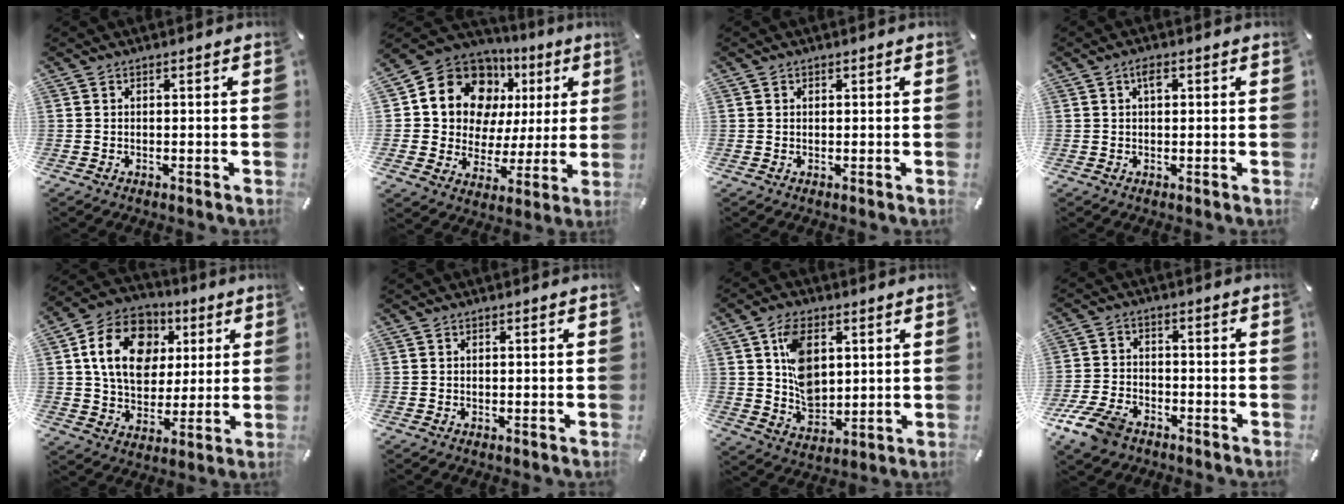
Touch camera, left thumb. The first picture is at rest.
{"total": 15.9, "force": [6.9, 12.6, 6.8], "torque": [-0.108, -0.047, 0.129]}
{"total": 0.5, "force": [0.2, 0.5, 0.0], "torque": [0.001, 0.002, 0.004]}
{"total": 2.3, "force": [0.7, 1.2, 1.8], "torque": [-0.031, 0.003, 0.009]}
{"total": 16.2, "force": [4.7, 12.9, 8.6], "torque": [-0.152, 0.001, 0.089]}
{"total": 0.0}
{"total": 10.8, "force": [3.3, 7.5, 7.0], "torque": [-0.131, 0.003, 0.065]}
{"total": 9.0, "force": [-6.0, 5.1, 4.3], "torque": [-0.092, 0.028, -0.113]}